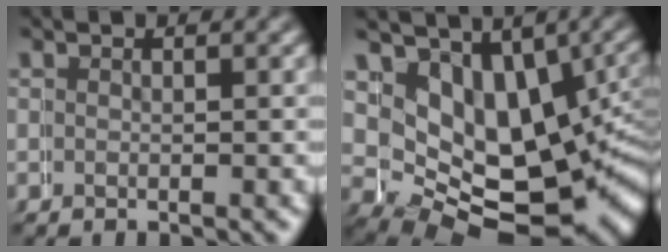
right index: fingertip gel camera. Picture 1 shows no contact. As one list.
[{"total": 13.4, "force": [-1.4, 10.3, 8.5], "torque": [-0.160, -0.060, -0.002]}]